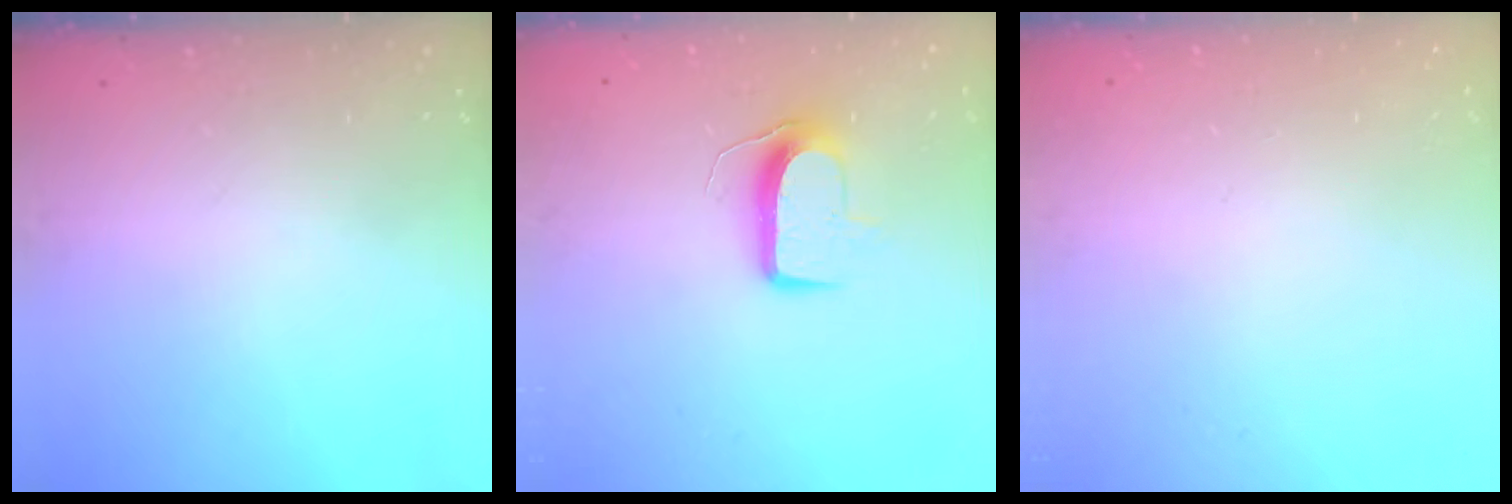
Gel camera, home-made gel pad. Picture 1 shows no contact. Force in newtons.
{"total": 11.0, "press": 11.0, "slide": 0.9}
{"total": 0.0}